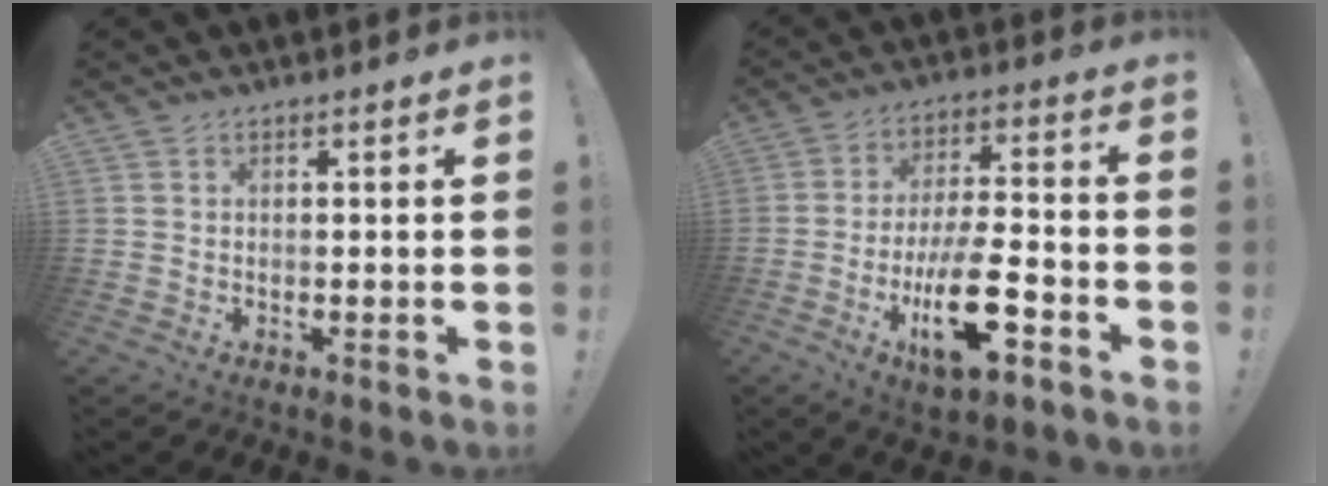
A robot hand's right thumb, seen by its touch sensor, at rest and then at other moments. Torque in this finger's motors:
{"motor_torque": [0.67, 0.70, 1.45, -1.32, 0.59]}